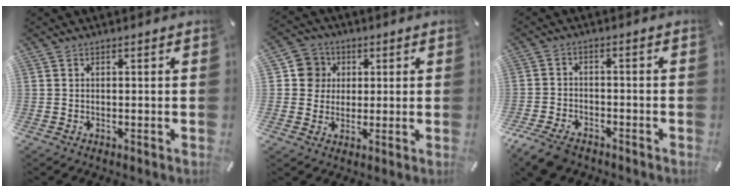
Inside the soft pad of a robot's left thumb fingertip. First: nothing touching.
{"total": 7.3, "force": [1.1, 7.1, 1.3], "torque": [-0.022, 0.006, 0.022]}
{"total": 6.3, "force": [-4.7, 3.3, 2.6], "torque": [-0.069, 0.014, -0.092]}